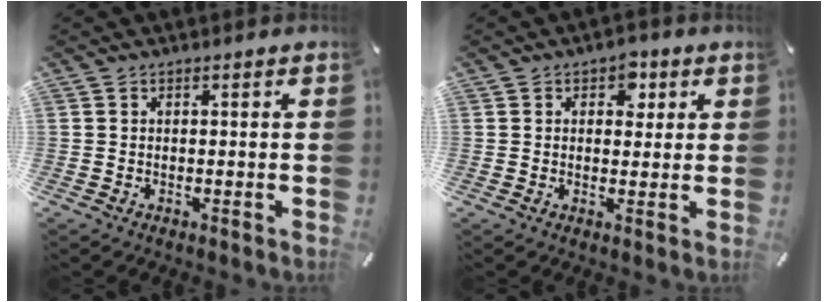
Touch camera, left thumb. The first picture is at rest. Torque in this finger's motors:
{"motor_torque": [0.56, 0.71, 0.34, -0.32, 0.11]}